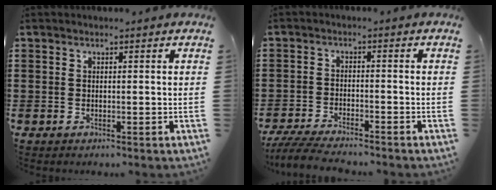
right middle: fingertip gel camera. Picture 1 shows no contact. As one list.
[{"total": 4.8, "force": [-4.5, 0.3, 1.6], "torque": [-0.046, -0.011, -0.093]}]